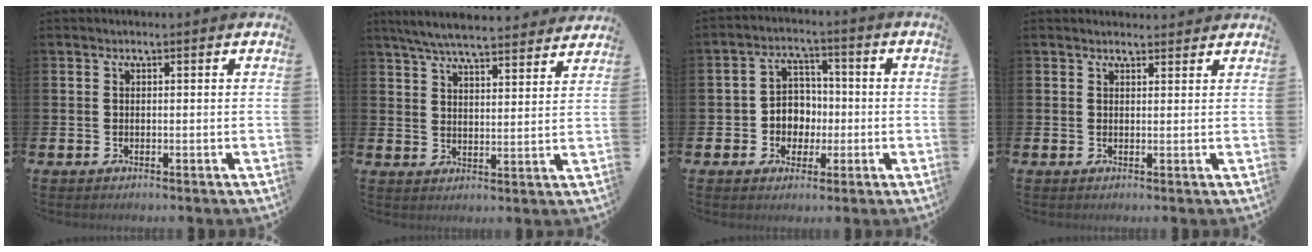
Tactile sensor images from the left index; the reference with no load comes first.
{"total": 6.8, "force": [6.5, 0.7, 1.9], "torque": [-0.054, -0.035, 0.117]}
{"total": 4.8, "force": [-0.3, 4.5, 1.6], "torque": [-0.033, 0.005, -0.014]}
{"total": 1.6, "force": [1.5, 0.4, 0.0], "torque": [0.013, -0.006, 0.025]}